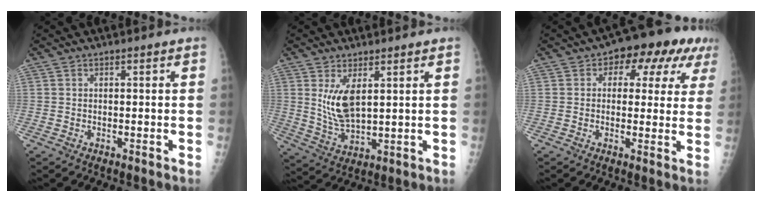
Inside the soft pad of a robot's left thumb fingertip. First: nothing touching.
{"total": 7.6, "force": [2.8, 3.3, 6.2], "torque": [-0.113, -0.025, 0.067]}
{"total": 11.1, "force": [4.5, 7.0, 7.4], "torque": [-0.035, 0.011, 0.050]}